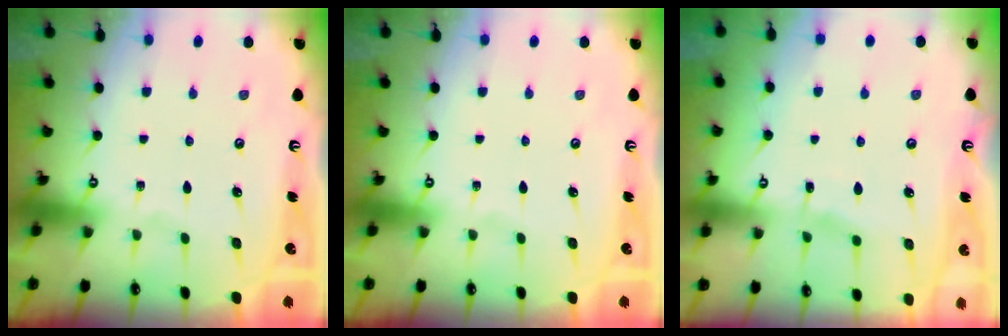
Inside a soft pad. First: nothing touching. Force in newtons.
{"total": 0.0}
{"total": 4.5, "press": 4.5, "slide": 0.4}